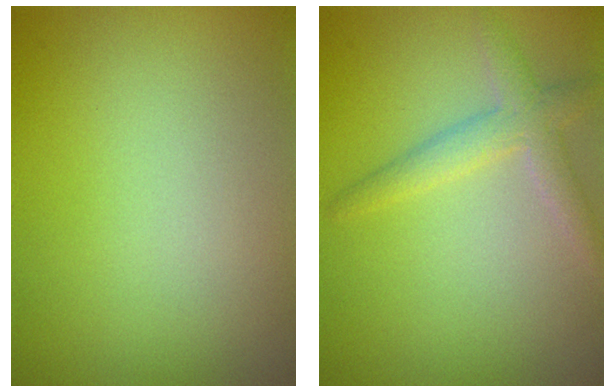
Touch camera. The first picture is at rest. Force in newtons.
{"total": 2.6, "press": 2.6, "slide": 0.1}